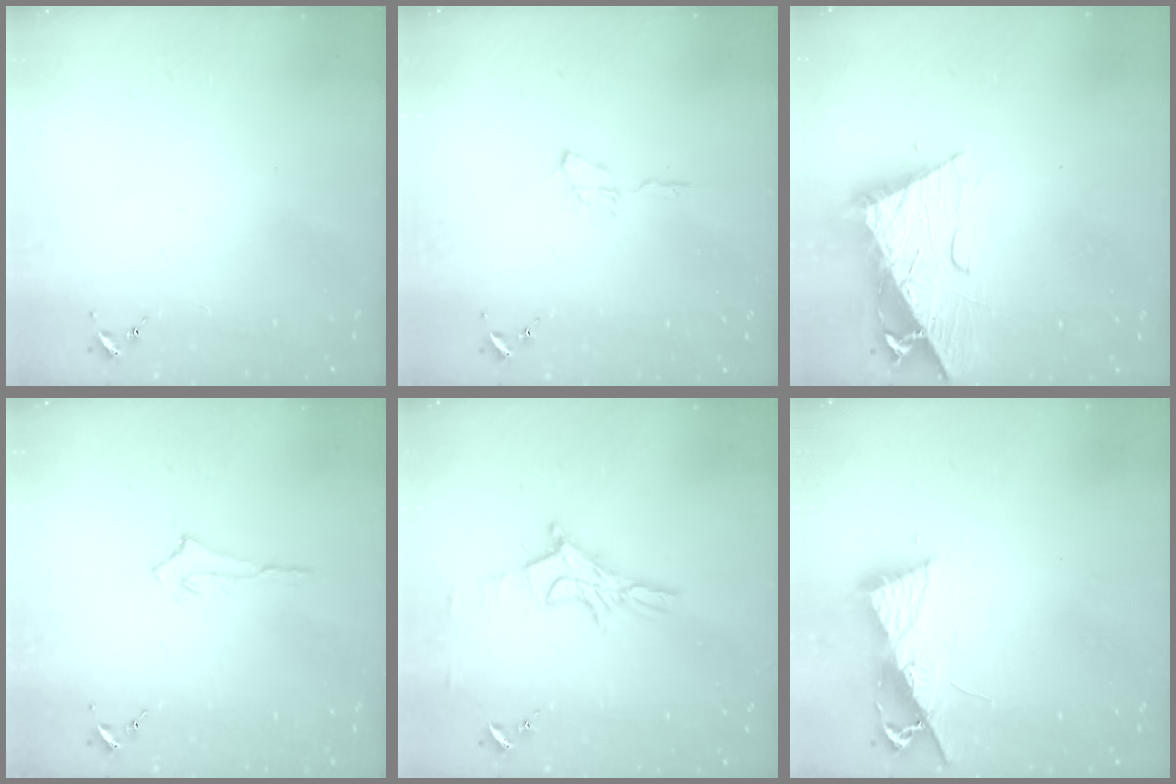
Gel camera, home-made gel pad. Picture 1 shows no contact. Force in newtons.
{"total": 6.0, "press": 6.0, "slide": 0.7}
{"total": 13.2, "press": 13.1, "slide": 1.4}
{"total": 2.8, "press": 2.8, "slide": 0.4}
{"total": 13.2, "press": 13.1, "slide": 1.1}
{"total": 8.4, "press": 8.3, "slide": 0.7}